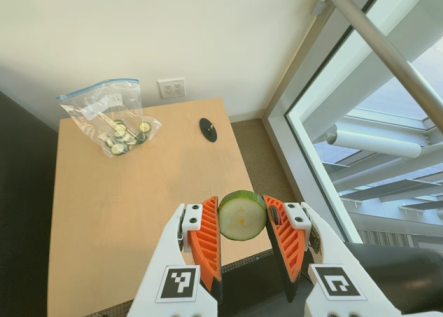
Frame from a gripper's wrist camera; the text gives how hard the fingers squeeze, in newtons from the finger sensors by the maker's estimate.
{"total": 8.9, "left": 9.1, "right": 8.7}